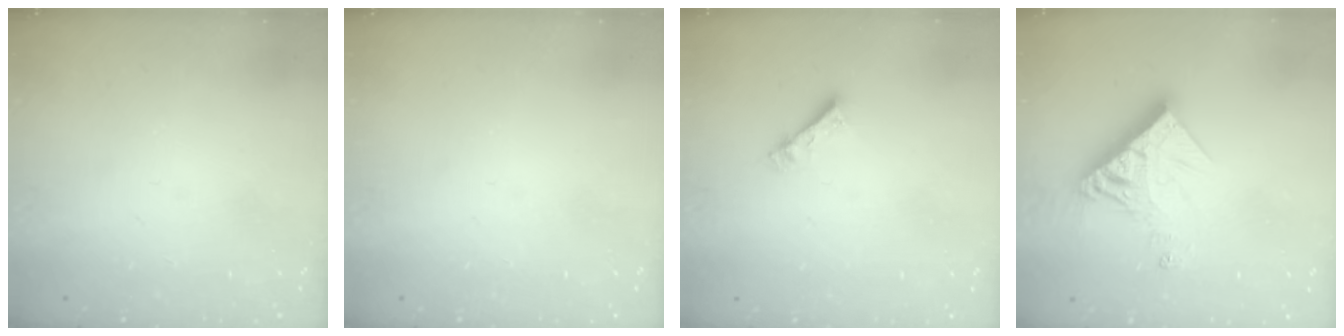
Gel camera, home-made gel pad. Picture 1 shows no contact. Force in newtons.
{"total": 0.0}
{"total": 4.6, "press": 4.6, "slide": 0.3}
{"total": 12.7, "press": 12.6, "slide": 1.6}